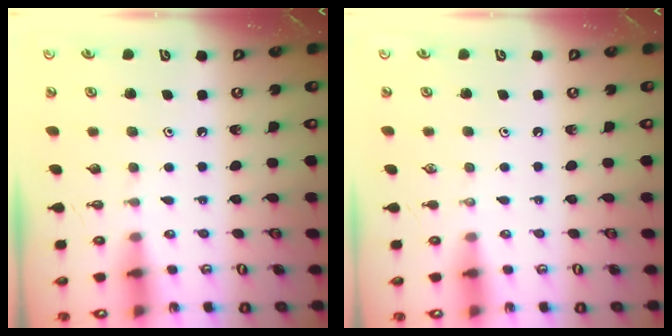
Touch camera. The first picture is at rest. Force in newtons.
{"total": 0.0}